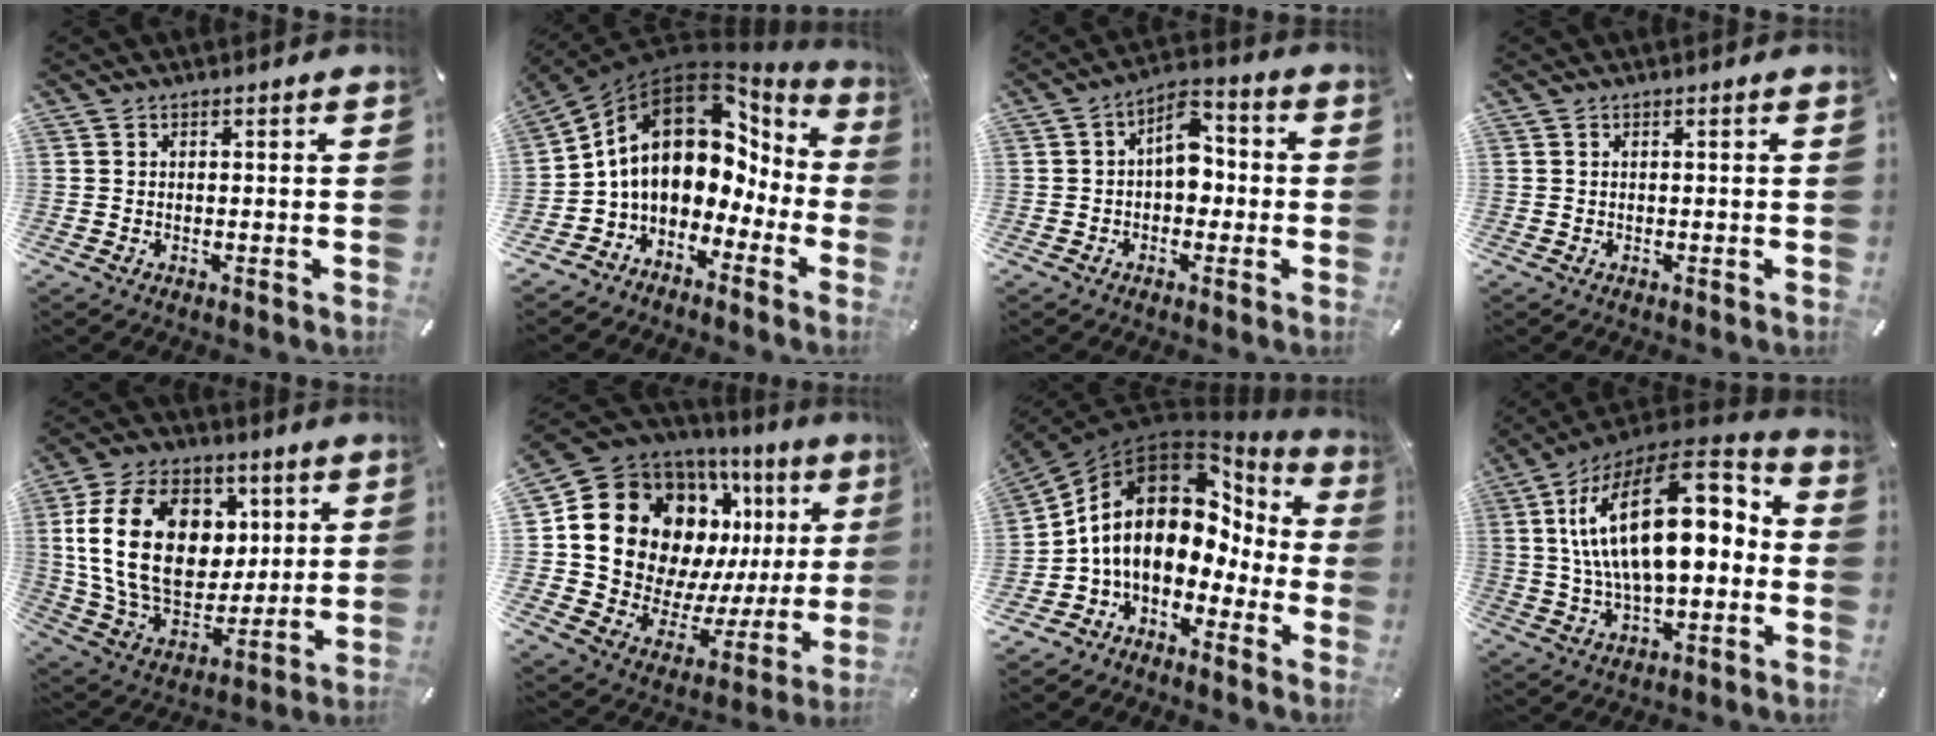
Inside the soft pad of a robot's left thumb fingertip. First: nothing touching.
{"total": 16.6, "force": [3.5, 12.1, 10.9], "torque": [-0.200, -0.024, 0.060]}
{"total": 7.6, "force": [-0.6, 5.1, 5.6], "torque": [-0.080, 0.009, -0.013]}
{"total": 0.0}
{"total": 22.2, "force": [4.9, 16.1, 14.4], "torque": [-0.271, -0.007, 0.088]}
{"total": 19.3, "force": [8.6, 14.8, 9.0], "torque": [-0.138, -0.072, 0.180]}
{"total": 15.1, "force": [1.4, 11.1, 10.1], "torque": [-0.187, -0.018, 0.024]}
{"total": 24.6, "force": [4.3, 13.1, 20.4], "torque": [-0.375, -0.010, 0.073]}